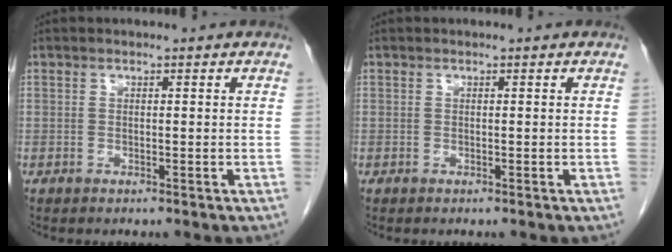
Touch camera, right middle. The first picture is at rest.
{"total": 0.0}